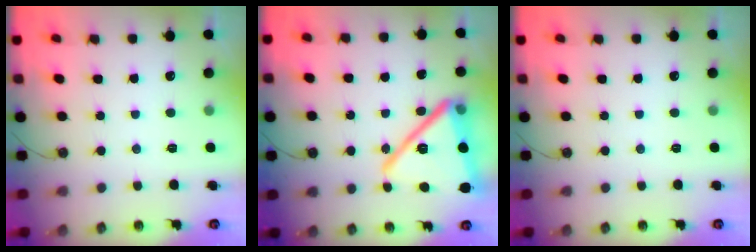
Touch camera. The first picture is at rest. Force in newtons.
{"total": 24.2, "press": 23.7, "slide": 4.9}
{"total": 0.0}